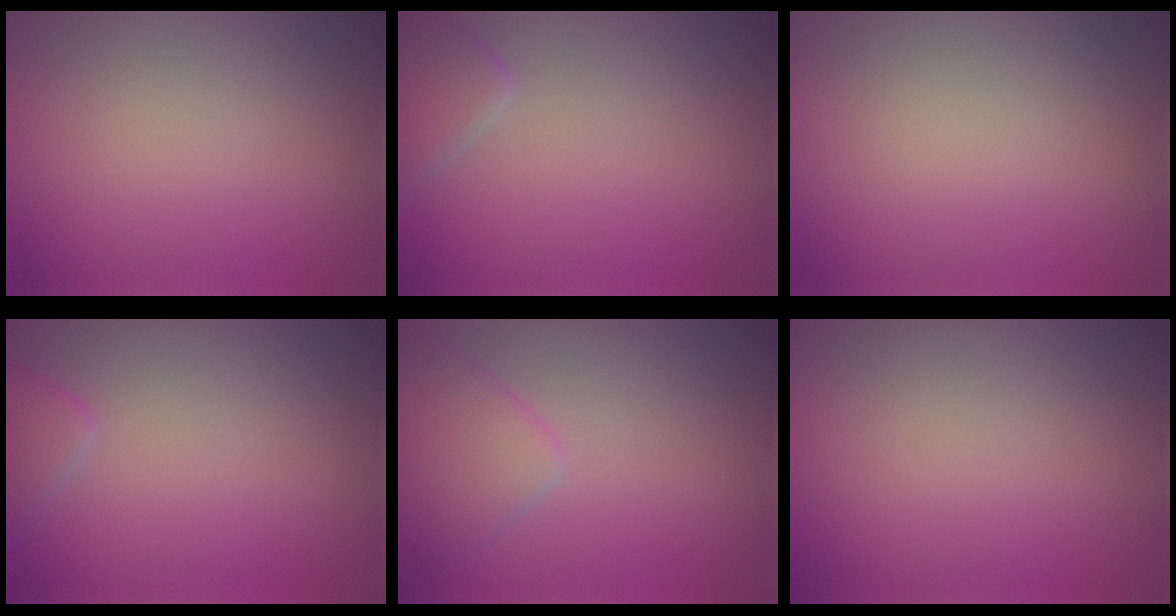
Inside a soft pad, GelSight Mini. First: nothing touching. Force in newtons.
{"total": 2.1, "press": 2.1, "slide": 0.1}
{"total": 0.0}
{"total": 1.6, "press": 1.6, "slide": 0.1}
{"total": 2.6, "press": 2.6, "slide": 0.1}
{"total": 0.0}